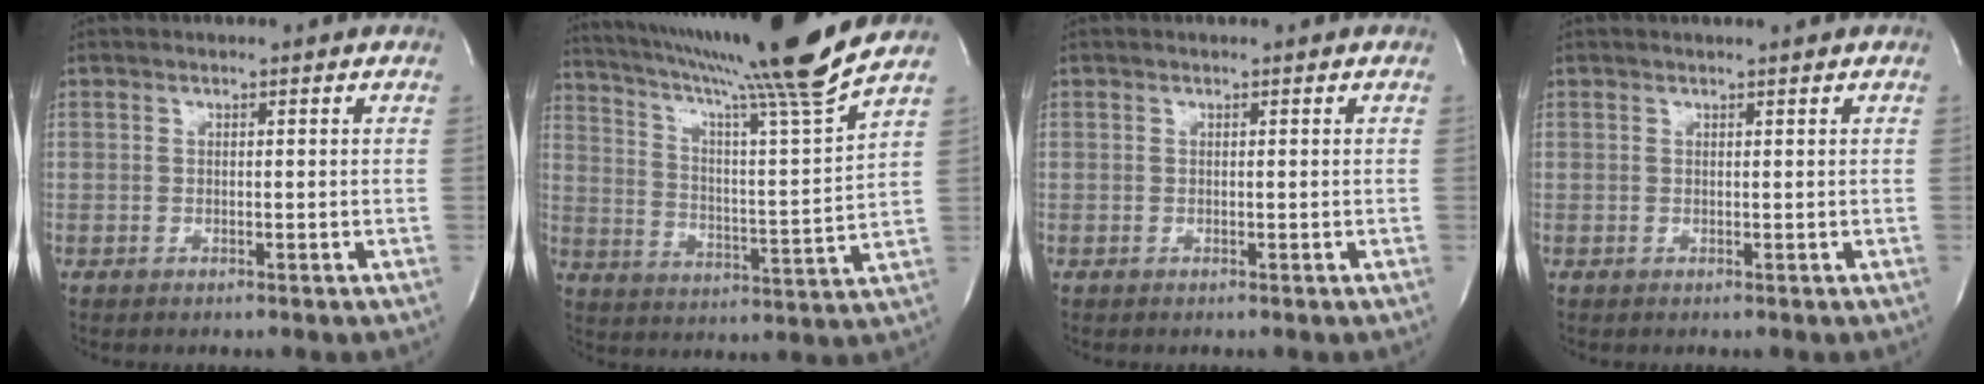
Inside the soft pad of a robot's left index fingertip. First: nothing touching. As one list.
[{"total": 20.3, "force": [17.2, -3.2, 10.3], "torque": [-0.181, -0.041, 0.259]}, {"total": 0.0}, {"total": 1.1, "force": [1.0, -0.2, 0.4], "torque": [-0.009, 0.002, 0.017]}]